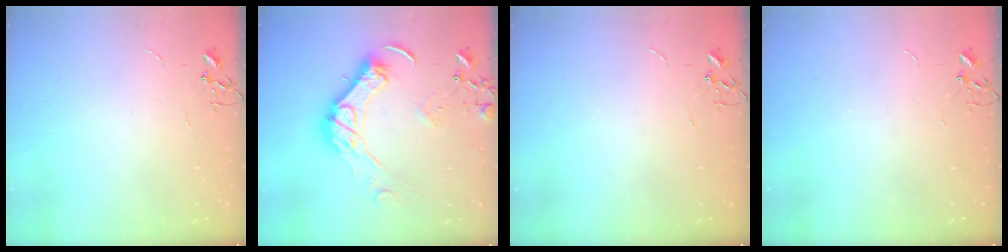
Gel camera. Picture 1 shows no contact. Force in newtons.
{"total": 14.9, "press": 14.9, "slide": 0.9}
{"total": 0.0}
{"total": 0.0}